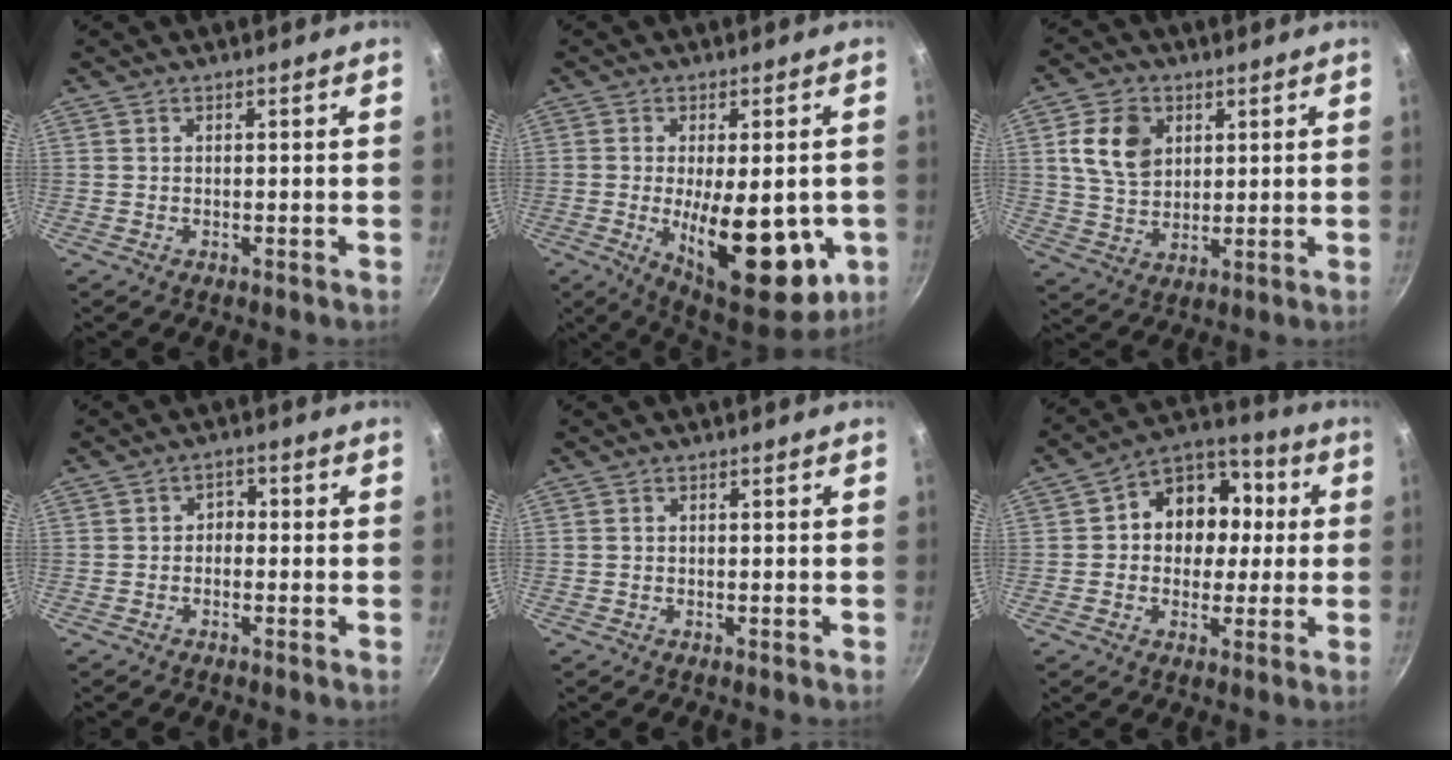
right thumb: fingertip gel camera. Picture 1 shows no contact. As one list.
[{"total": 19.8, "force": [-4.0, 8.4, 17.4], "torque": [-0.216, -0.015, -0.041]}, {"total": 10.2, "force": [3.1, 7.6, 6.1], "torque": [-0.086, -0.007, 0.057]}, {"total": 2.4, "force": [-0.6, 1.9, 1.3], "torque": [-0.010, 0.012, -0.016]}, {"total": 0.0}, {"total": 13.6, "force": [1.3, 11.1, 7.8], "torque": [-0.065, 0.030, 0.001]}]